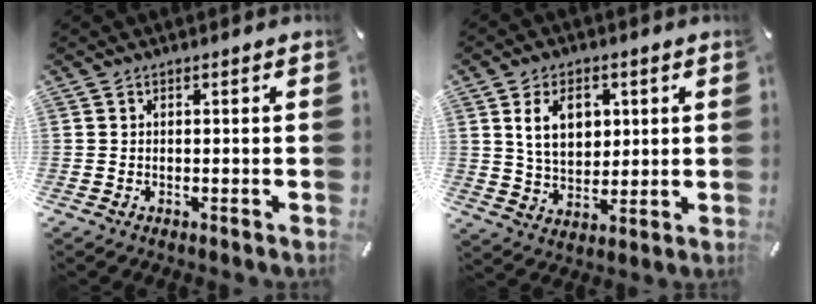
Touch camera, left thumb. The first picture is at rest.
{"total": 9.4, "force": [3.1, 6.8, 5.8], "torque": [-0.107, 0.002, 0.051]}